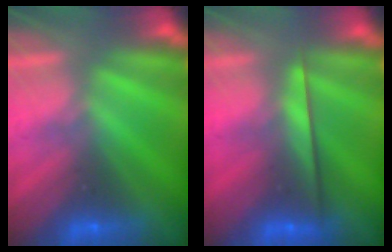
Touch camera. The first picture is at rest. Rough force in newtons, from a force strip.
{"total": 2.3}